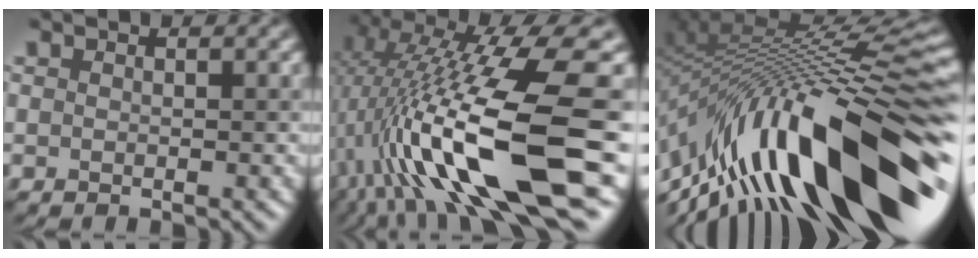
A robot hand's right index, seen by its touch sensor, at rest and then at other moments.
{"total": 14.8, "force": [-1.5, 3.1, 14.4], "torque": [-0.235, 0.017, -0.015]}
{"total": 16.2, "force": [-6.1, 5.3, 14.1], "torque": [-0.231, 0.032, -0.102]}